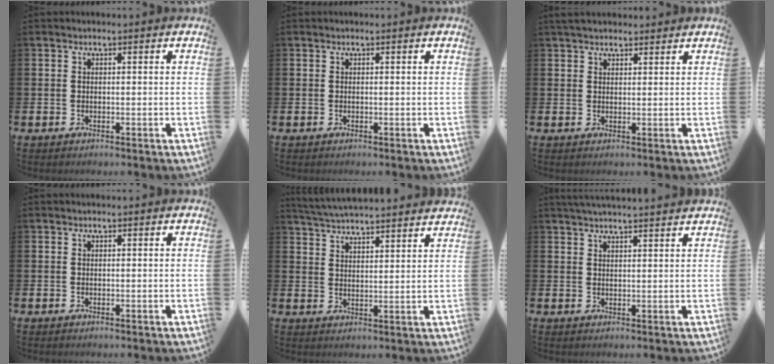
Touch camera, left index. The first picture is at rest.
{"total": 0.0}
{"total": 2.8, "force": [2.5, 0.9, 0.6], "torque": [-0.009, -0.004, 0.045]}
{"total": 0.0}
{"total": 5.1, "force": [5.1, 0.1, 0.4], "torque": [-0.025, -0.031, 0.090]}
{"total": 3.1, "force": [3.0, -0.5, 0.2], "torque": [-0.004, -0.015, 0.054]}